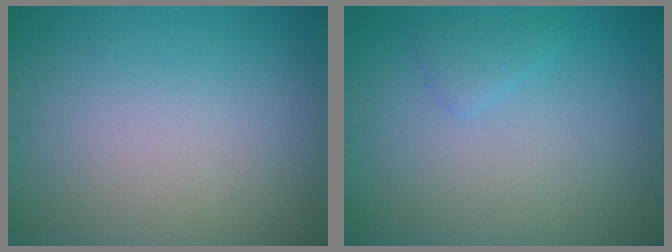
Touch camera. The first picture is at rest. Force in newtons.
{"total": 1.1, "press": 1.1, "slide": 0.1}